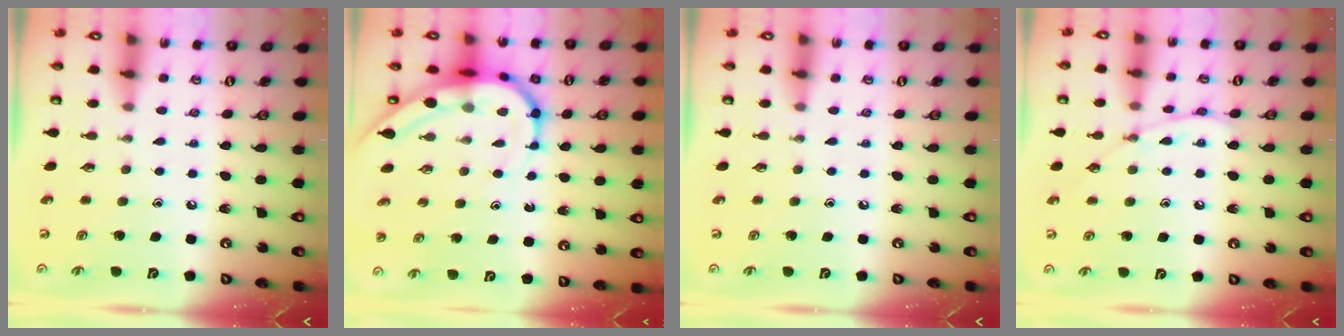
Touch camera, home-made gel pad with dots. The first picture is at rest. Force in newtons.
{"total": 10.4, "press": 10.4, "slide": 1.0}
{"total": 0.0}
{"total": 6.1, "press": 6.1, "slide": 0.6}